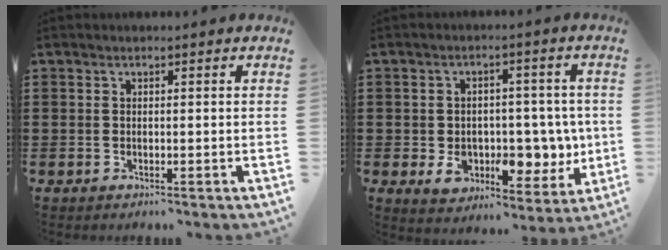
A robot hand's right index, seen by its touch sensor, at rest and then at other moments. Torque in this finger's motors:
{"motor_torque": [2.14, 0.00, 0.59, 0.13]}